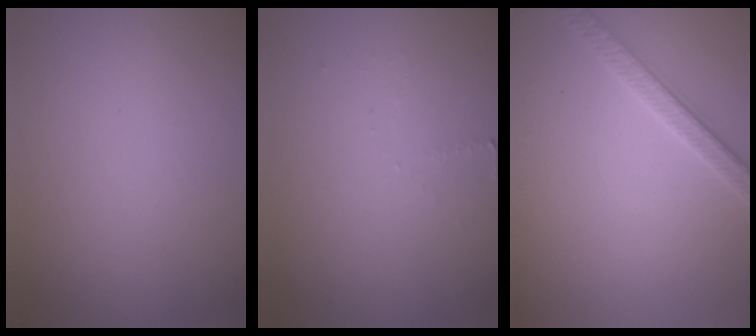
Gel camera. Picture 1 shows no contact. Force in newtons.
{"total": 0.9, "press": 0.8, "slide": 0.3}
{"total": 2.7, "press": 2.7, "slide": 0.1}